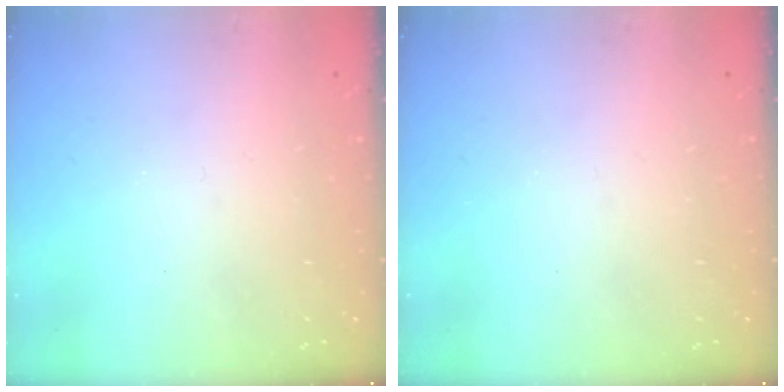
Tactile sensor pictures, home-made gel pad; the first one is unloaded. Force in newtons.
{"total": 0.0}